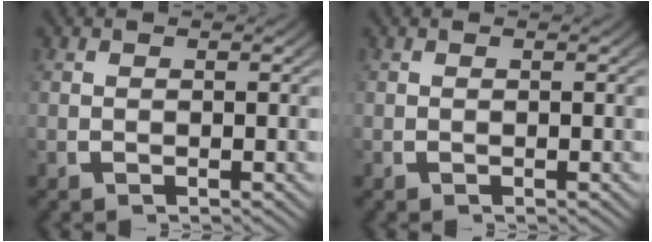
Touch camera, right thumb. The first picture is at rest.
{"total": 0.0}